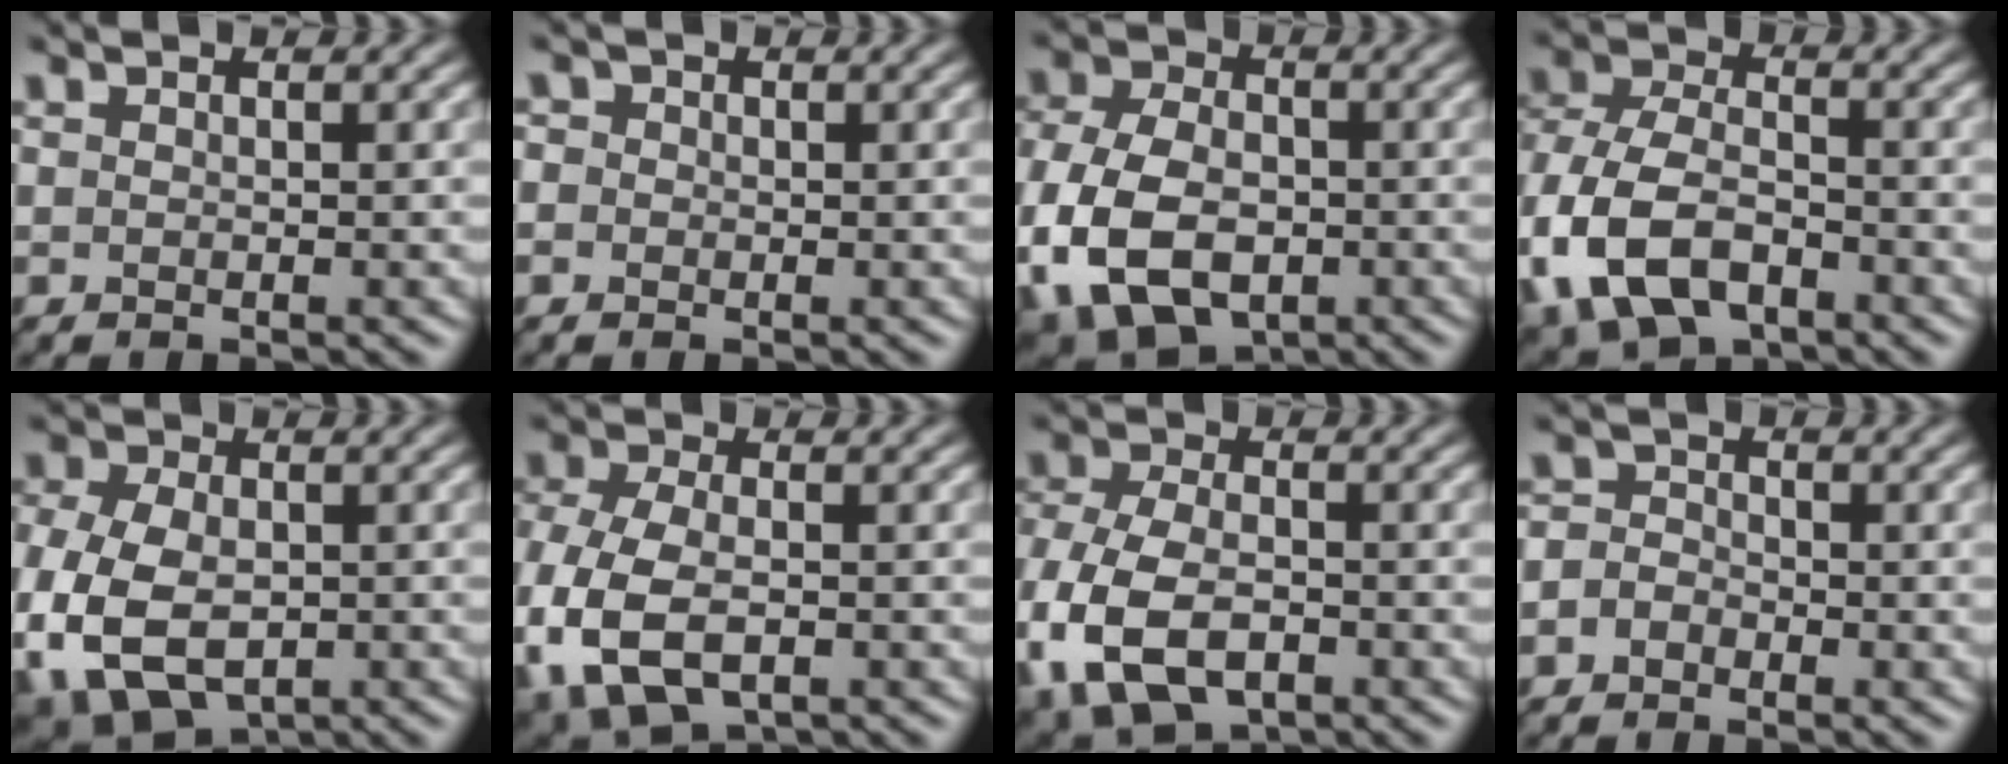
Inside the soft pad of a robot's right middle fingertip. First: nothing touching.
{"total": 1.5, "force": [0.3, 1.4, 0.5], "torque": [-0.001, 0.002, -0.012]}
{"total": 11.7, "force": [-4.0, 7.7, 7.9], "torque": [-0.176, -0.027, -0.065]}
{"total": 10.7, "force": [-4.0, 6.7, 7.3], "torque": [-0.174, -0.008, -0.084]}
{"total": 10.2, "force": [-3.7, 6.4, 7.0], "torque": [-0.159, -0.032, -0.060]}
{"total": 9.3, "force": [-3.2, 5.5, 6.7], "torque": [-0.168, -0.023, -0.058]}
{"total": 9.8, "force": [-3.5, 6.2, 6.8], "torque": [-0.165, -0.018, -0.068]}
{"total": 2.0, "force": [-0.8, 1.7, 0.8], "torque": [0.001, 0.009, -0.026]}